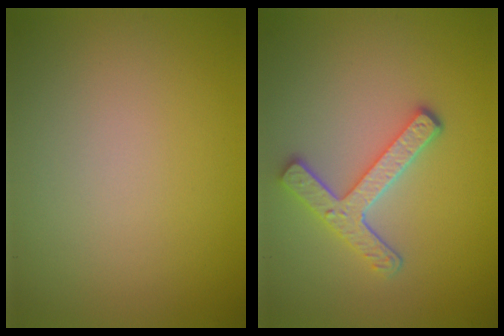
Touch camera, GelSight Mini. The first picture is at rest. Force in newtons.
{"total": 3.8, "press": 3.1, "slide": 2.2}